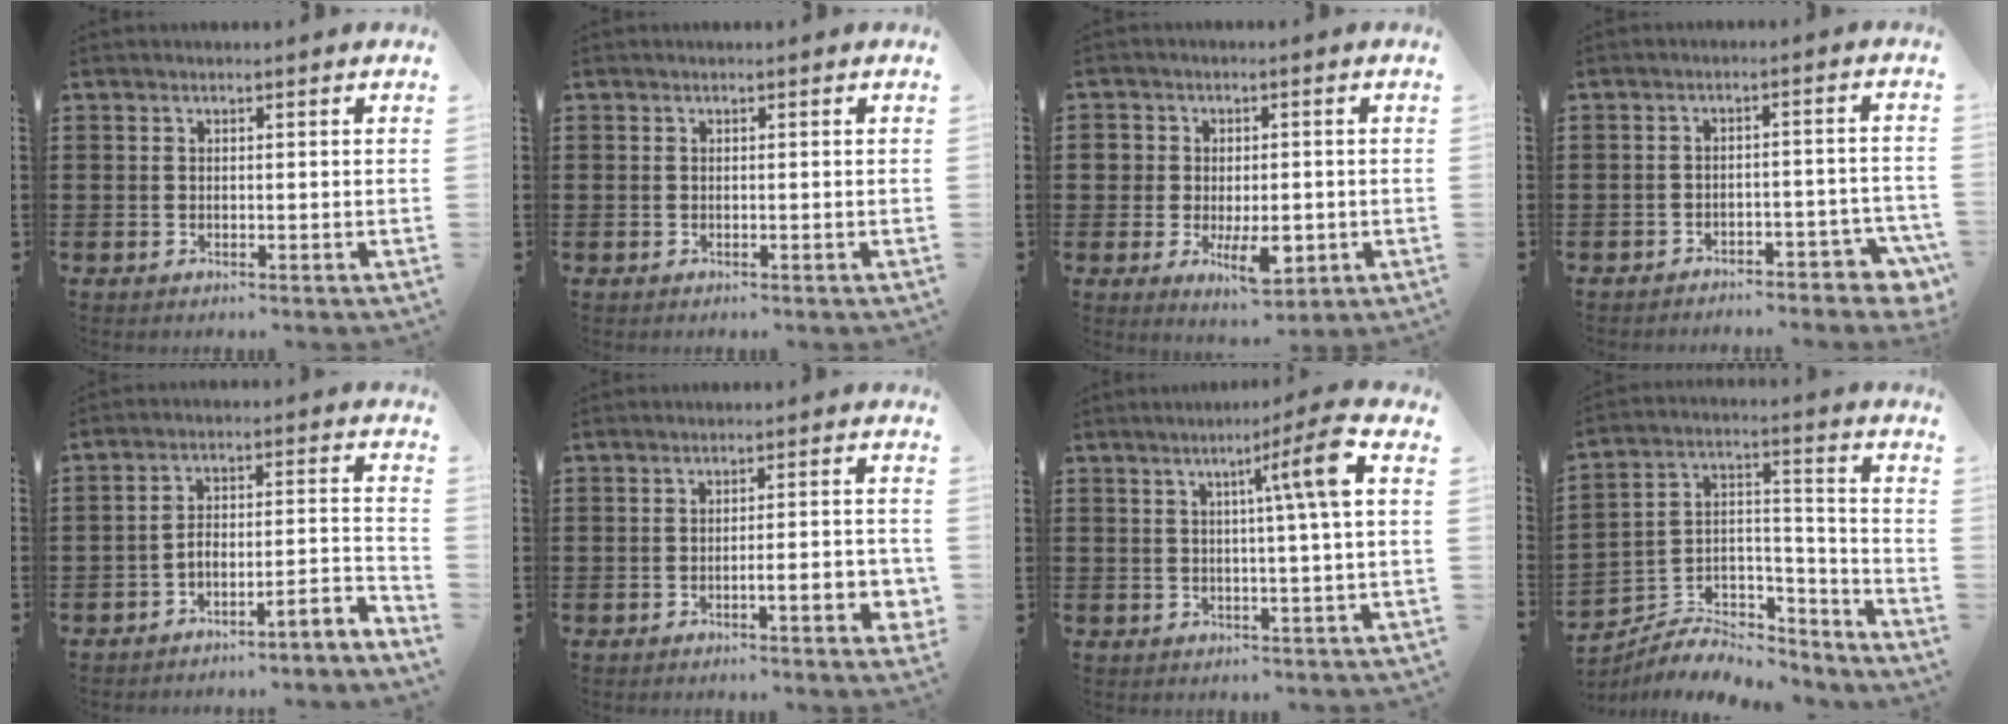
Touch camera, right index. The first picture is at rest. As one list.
[{"total": 0.0}, {"total": 6.5, "force": [-1.5, 4.3, 4.6], "torque": [-0.072, 0.006, -0.028]}, {"total": 3.4, "force": [-3.0, 1.1, 1.1], "torque": [-0.020, 0.007, -0.060]}, {"total": 4.6, "force": [-4.3, 0.0, 1.6], "torque": [-0.029, -0.011, -0.089]}, {"total": 5.4, "force": [-1.8, 0.7, 5.0], "torque": [-0.071, -0.010, -0.029]}, {"total": 7.1, "force": [2.0, -1.0, 6.8], "torque": [-0.117, -0.008, 0.020]}, {"total": 5.5, "force": [-4.8, 2.5, 0.8], "torque": [-0.013, 0.009, -0.094]}]